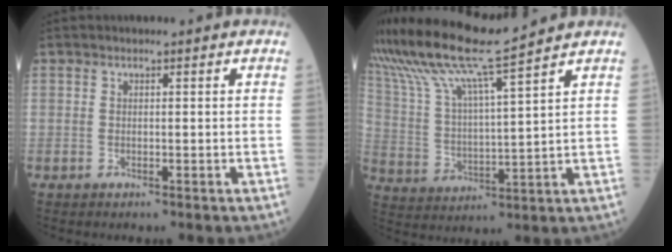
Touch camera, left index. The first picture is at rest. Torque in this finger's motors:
{"motor_torque": [0.90, -1.24, 0.21, 0.21]}